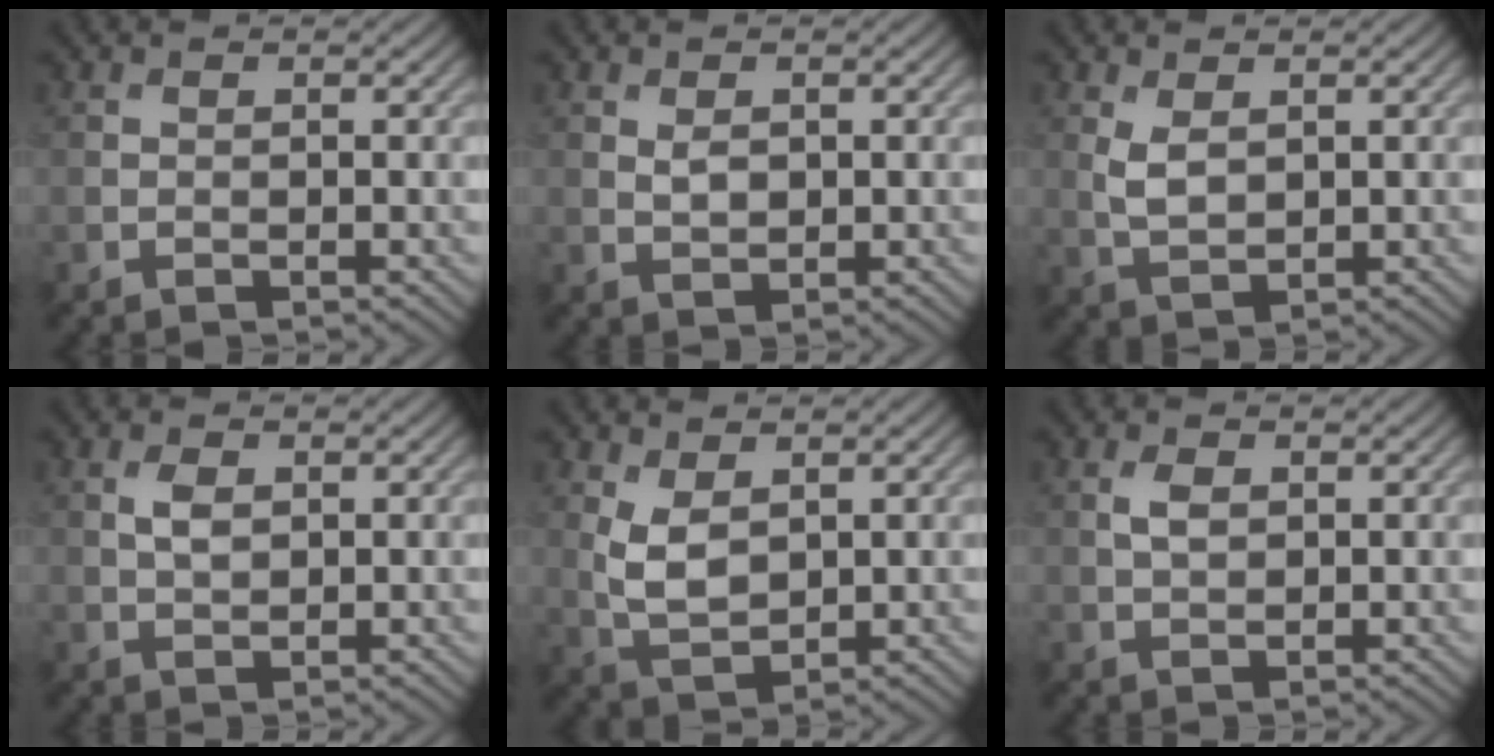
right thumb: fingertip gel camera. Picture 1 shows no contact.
{"total": 1.8, "force": [0.5, 1.1, 1.3], "torque": [-0.028, -0.004, 0.013]}
{"total": 3.0, "force": [0.9, 1.6, 2.3], "torque": [-0.058, -0.004, 0.024]}
{"total": 2.4, "force": [0.6, 1.4, 1.8], "torque": [-0.043, -0.001, 0.013]}
{"total": 4.7, "force": [1.3, 2.6, 3.7], "torque": [-0.089, -0.005, 0.033]}
{"total": 2.1, "force": [0.6, 1.2, 1.6], "torque": [-0.037, -0.001, 0.011]}